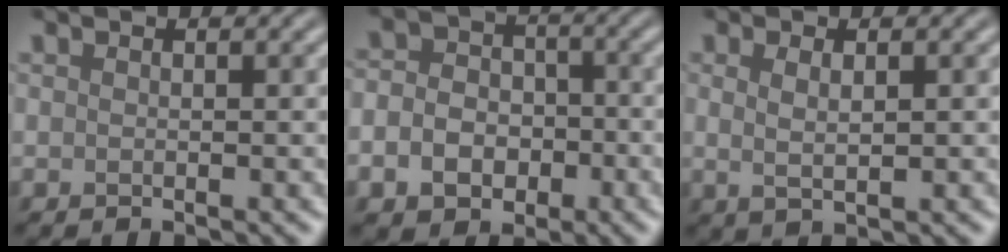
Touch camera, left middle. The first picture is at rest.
{"total": 6.2, "force": [-1.9, 5.0, 3.1], "torque": [-0.035, -0.008, -0.044]}
{"total": 1.9, "force": [0.5, 0.7, 1.7], "torque": [-0.033, -0.002, 0.012]}